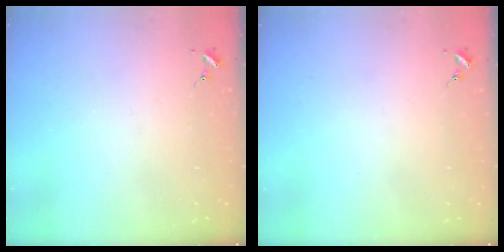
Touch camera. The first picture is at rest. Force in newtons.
{"total": 0.0}